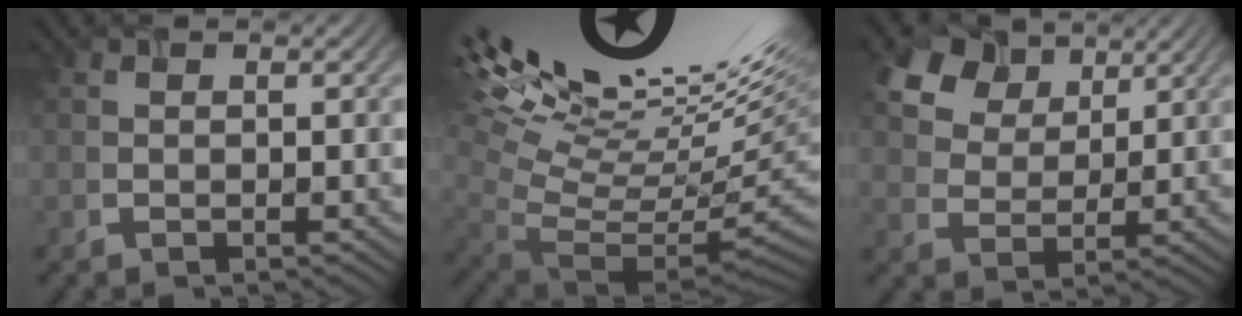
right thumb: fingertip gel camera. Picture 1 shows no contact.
{"total": 16.0, "force": [7.1, 4.4, 13.6], "torque": [-0.204, 0.037, 0.140]}
{"total": 8.9, "force": [4.0, 6.3, 4.9], "torque": [-0.122, 0.014, 0.068]}